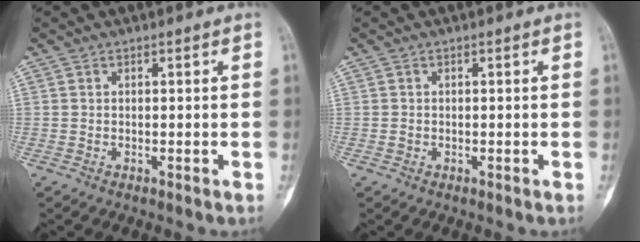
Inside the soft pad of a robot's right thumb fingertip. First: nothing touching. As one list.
[{"total": 0.5, "force": [-0.1, 0.5, 0.2], "torque": [-0.003, 0.002, -0.002]}]